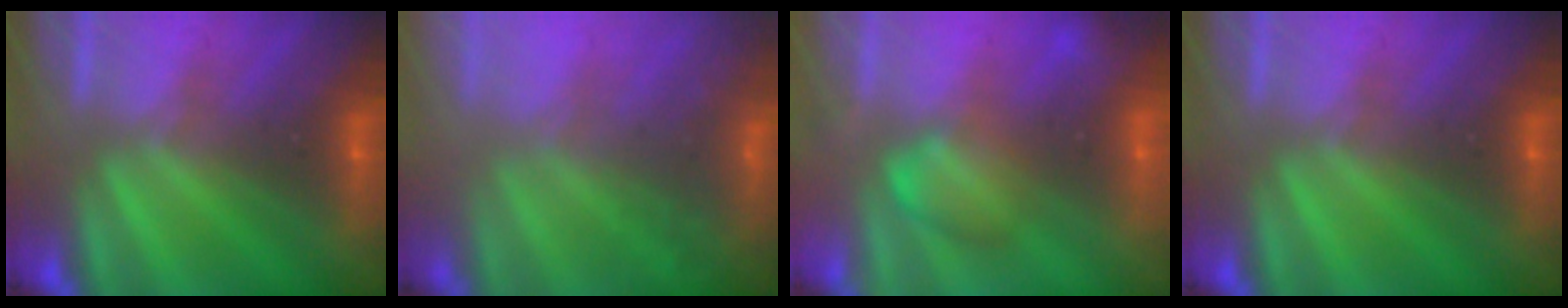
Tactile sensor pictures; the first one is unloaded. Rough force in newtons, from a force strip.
{"total": 7.0}
{"total": 2.4}
{"total": 0.0}